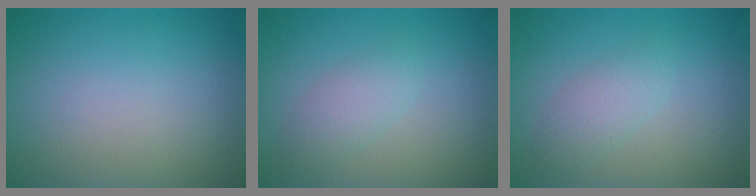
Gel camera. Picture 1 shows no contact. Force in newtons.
{"total": 2.1, "press": 2.1, "slide": 0.0}
{"total": 2.1, "press": 2.1, "slide": 0.0}